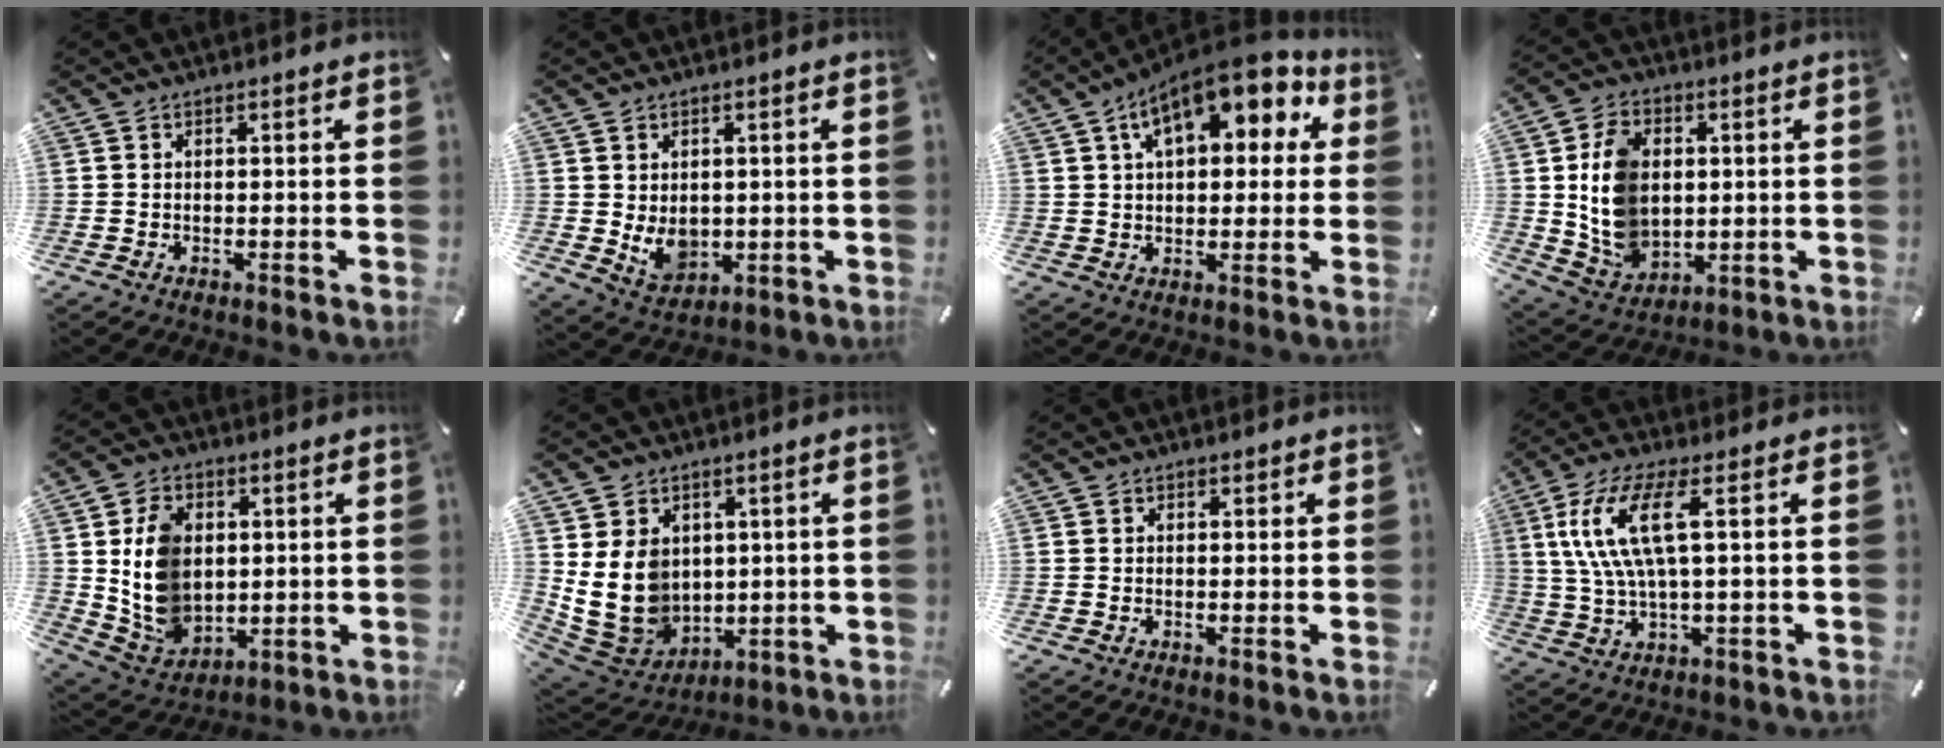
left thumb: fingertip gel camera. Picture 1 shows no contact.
{"total": 6.3, "force": [0.8, 5.5, 3.0], "torque": [-0.047, -0.008, 0.018]}
{"total": 14.2, "force": [7.3, 7.2, 9.9], "torque": [-0.142, -0.027, 0.122]}
{"total": 12.9, "force": [1.6, 10.4, 7.4], "torque": [-0.159, 0.009, 0.033]}
{"total": 12.2, "force": [2.0, 10.1, 6.4], "torque": [-0.144, 0.000, 0.041]}
{"total": 12.3, "force": [1.9, 10.9, 5.5], "torque": [-0.128, -0.024, 0.041]}
{"total": 0.6, "force": [0.4, 0.5, -0.1], "torque": [0.002, 0.004, 0.007]}
{"total": 12.1, "force": [3.4, 3.2, 11.2], "torque": [-0.247, -0.008, 0.052]}